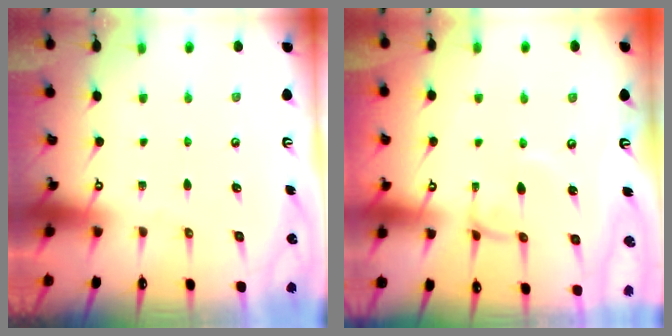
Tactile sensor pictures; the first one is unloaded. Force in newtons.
{"total": 2.1, "press": 2.1, "slide": 0.1}